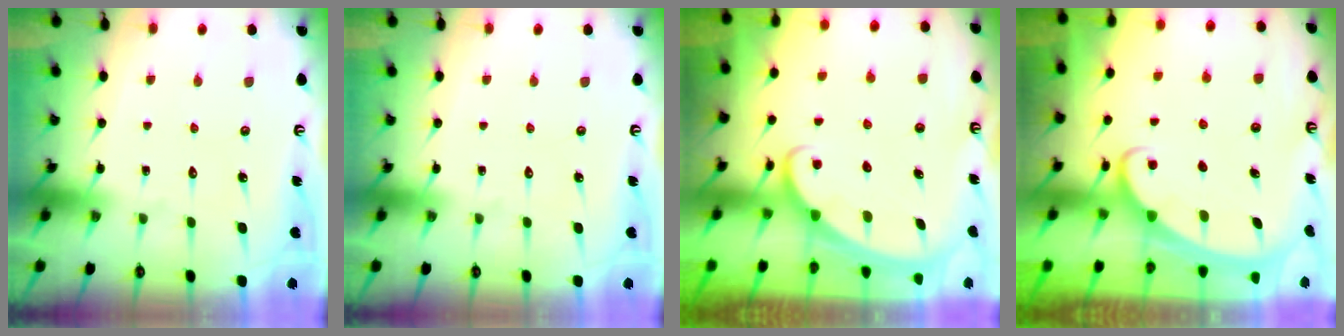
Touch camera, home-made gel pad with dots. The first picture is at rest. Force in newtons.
{"total": 0.0}
{"total": 2.1, "press": 2.1, "slide": 0.1}
{"total": 2.3, "press": 2.3, "slide": 0.3}